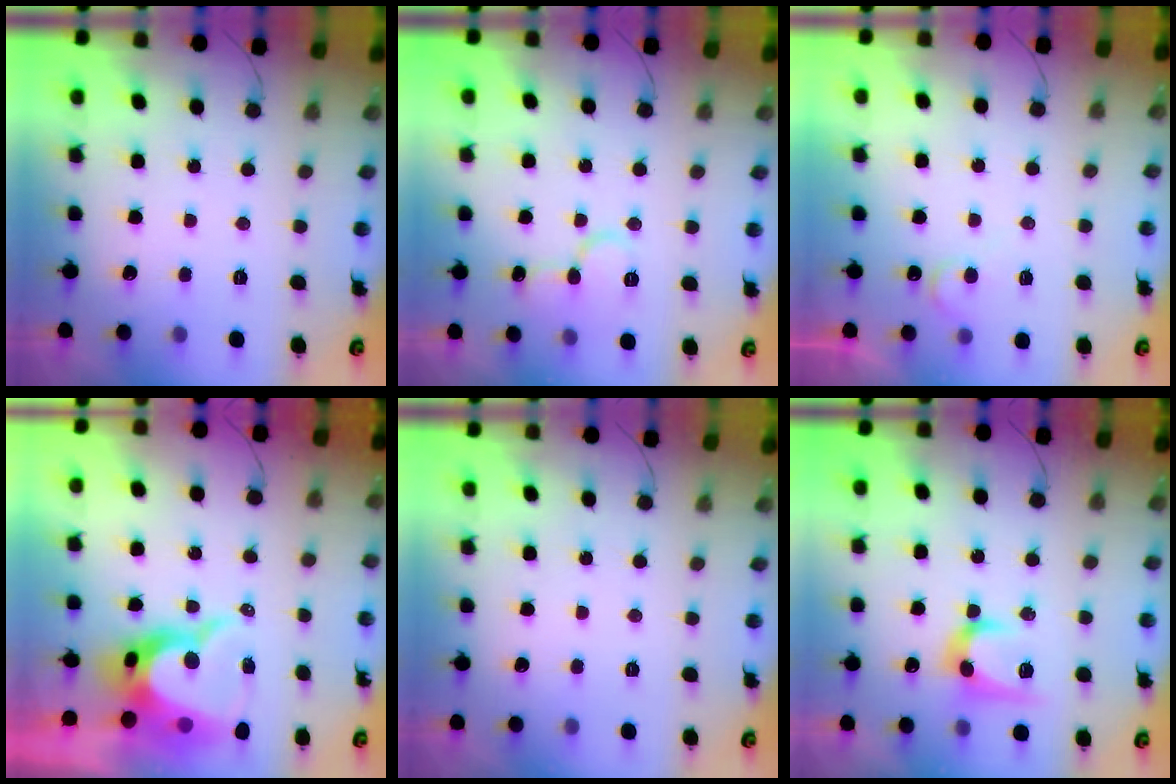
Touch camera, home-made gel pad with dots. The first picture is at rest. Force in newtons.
{"total": 9.4, "press": 9.3, "slide": 1.3}
{"total": 4.9, "press": 4.9, "slide": 0.4}
{"total": 12.3, "press": 12.2, "slide": 0.9}
{"total": 0.0}
{"total": 10.9, "press": 10.9, "slide": 0.3}